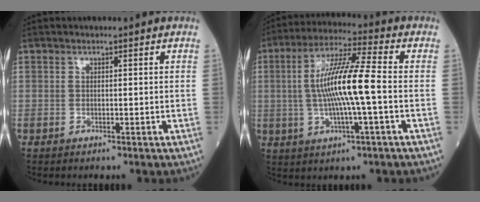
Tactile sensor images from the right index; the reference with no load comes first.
{"total": 11.8, "force": [-0.7, 0.4, 11.8], "torque": [-0.223, 0.008, -0.017]}